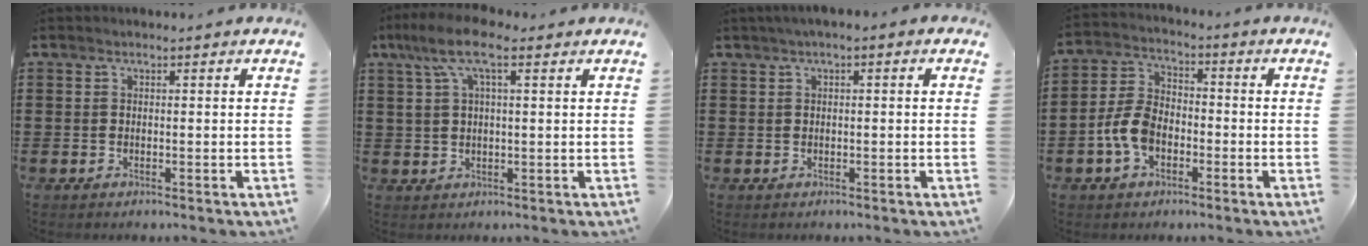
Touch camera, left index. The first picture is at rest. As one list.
[{"total": 7.9, "force": [3.9, 2.5, 6.4], "torque": [-0.132, 0.009, 0.069]}, {"total": 1.2, "force": [-0.3, 0.6, 1.0], "torque": [-0.019, 0.003, -0.008]}, {"total": 6.6, "force": [-2.6, 4.2, 4.4], "torque": [-0.117, 0.005, -0.058]}]